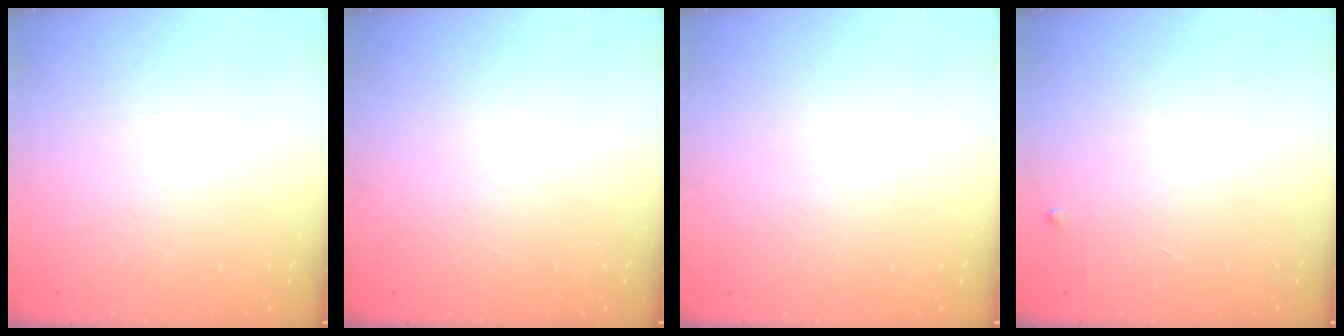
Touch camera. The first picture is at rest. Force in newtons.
{"total": 0.0}
{"total": 0.0}
{"total": 2.3, "press": 2.3, "slide": 0.3}